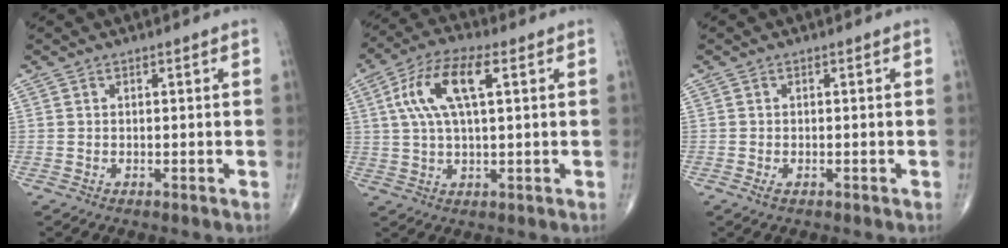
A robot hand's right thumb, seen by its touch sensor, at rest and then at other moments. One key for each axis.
{"total": 11.4, "fx": 3.1, "fy": 4.2, "fz": 10.2, "tx": -0.212, "ty": 0.019, "tz": 0.056}
{"total": 1.1, "fx": -0.6, "fy": 0.5, "fz": 0.8, "tx": -0.016, "ty": 0.000, "tz": -0.009}